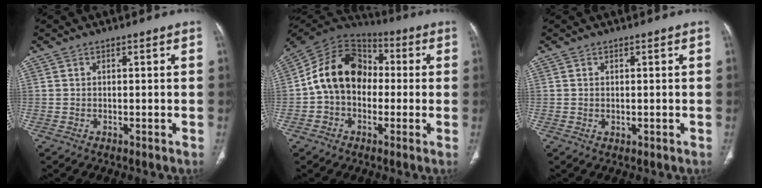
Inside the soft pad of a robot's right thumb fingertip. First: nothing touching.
{"total": 15.0, "force": [-0.4, 11.4, 9.7], "torque": [-0.146, 0.042, -0.022]}
{"total": 0.7, "force": [0.1, 0.6, 0.5], "torque": [-0.011, -0.003, 0.004]}